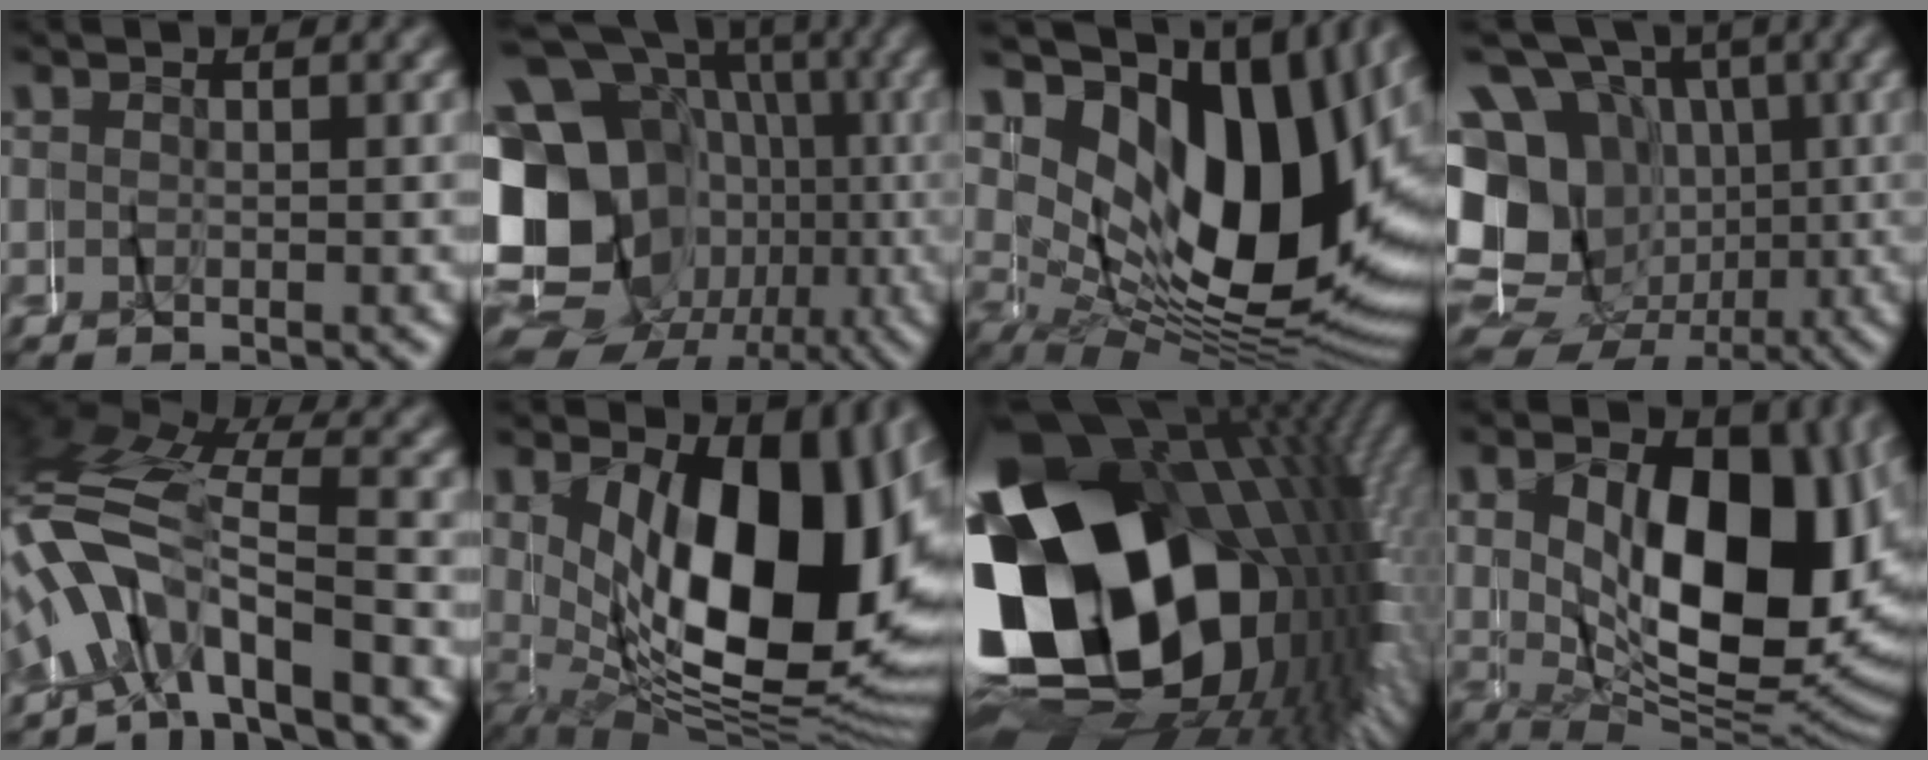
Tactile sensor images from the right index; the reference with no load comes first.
{"total": 18.9, "force": [-2.1, 15.2, 11.0], "torque": [-0.226, -0.035, -0.038]}
{"total": 20.9, "force": [3.4, 12.5, 16.4], "torque": [-0.275, 0.006, 0.046]}
{"total": 16.6, "force": [-2.2, 13.9, 8.7], "torque": [-0.181, -0.044, -0.043]}
{"total": 7.2, "force": [-0.7, 4.6, 5.5], "torque": [-0.143, 0.013, -0.028]}
{"total": 18.4, "force": [0.5, 9.5, 15.8], "torque": [-0.247, -0.017, 0.021]}
{"total": 42.5, "force": [-3.6, 25.8, 33.6], "torque": [-0.467, -0.041, -0.036]}
{"total": 16.0, "force": [1.2, 9.2, 13.0], "torque": [-0.189, -0.018, 0.025]}